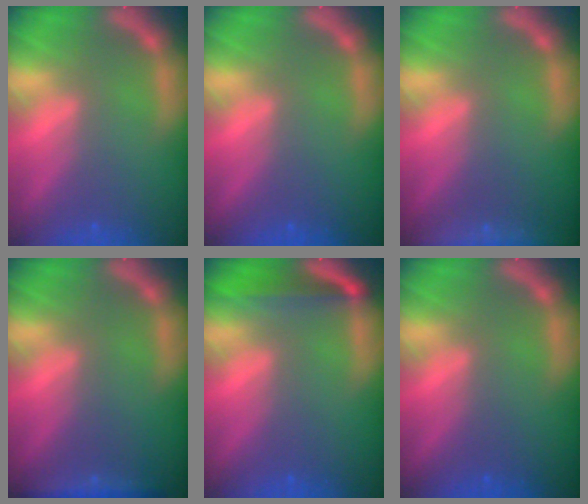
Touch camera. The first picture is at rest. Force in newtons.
{"total": 0.0}
{"total": 9.0}
{"total": 2.4}
{"total": 4.0}
{"total": 0.0}